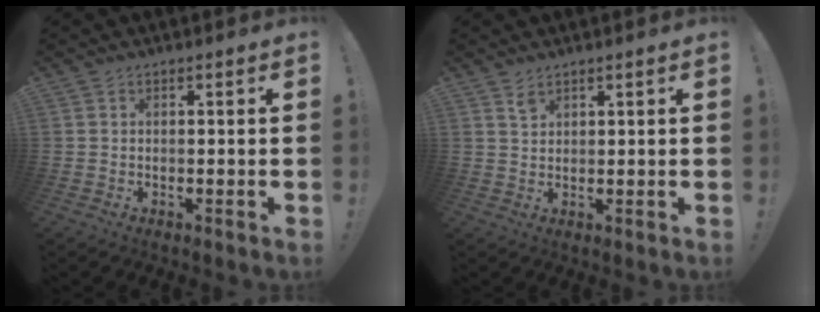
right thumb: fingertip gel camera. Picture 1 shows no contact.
{"total": 2.3, "force": [1.9, 1.0, 1.0], "torque": [-0.013, -0.011, 0.034]}